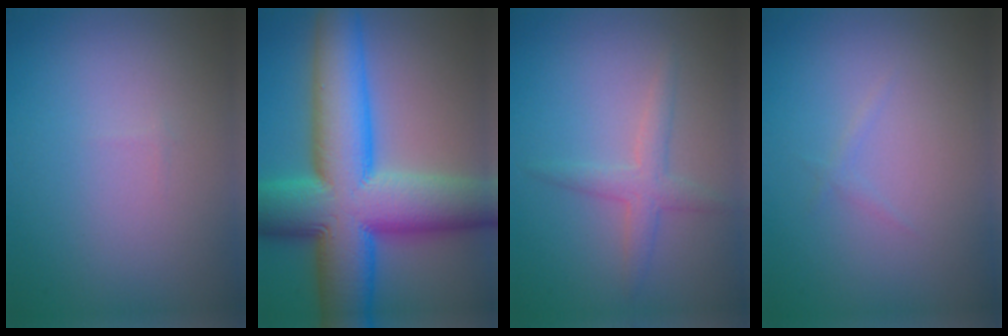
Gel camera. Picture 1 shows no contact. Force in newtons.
{"total": 15.4, "press": 15.4, "slide": 0.3}
{"total": 2.3, "press": 2.3, "slide": 0.1}
{"total": 0.5, "press": 0.5, "slide": 0.1}